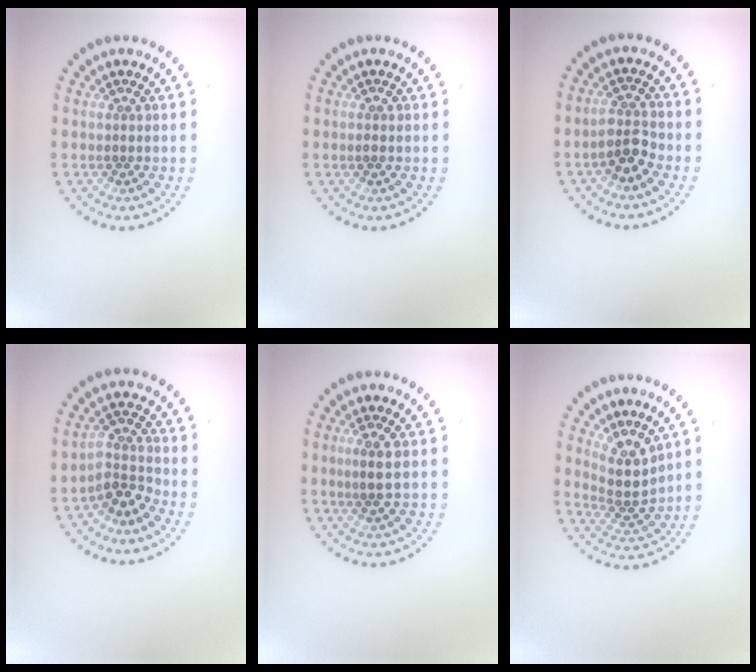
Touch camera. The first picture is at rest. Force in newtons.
{"total": 0.8, "press": 0.8, "slide": 0.1}
{"total": 2.5, "press": 2.3, "slide": 1.0}
{"total": 3.0, "press": 2.2, "slide": 2.0}
{"total": 1.8, "press": 1.7, "slide": 0.8}
{"total": 3.5, "press": 2.6, "slide": 2.3}